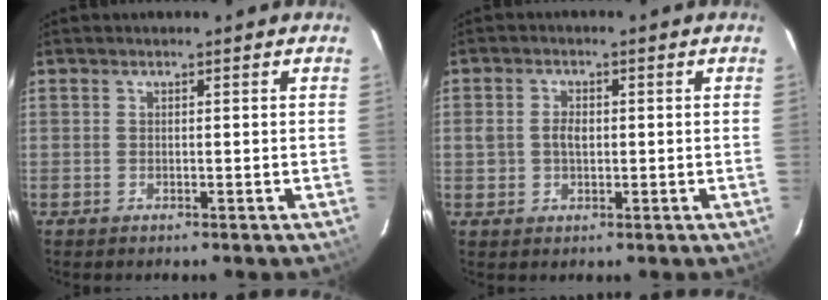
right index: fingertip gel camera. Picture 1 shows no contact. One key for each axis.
{"total": 3.2, "fx": 0.1, "fy": 2.4, "fz": 2.2, "tx": -0.040, "ty": 0.006, "tz": 0.003}